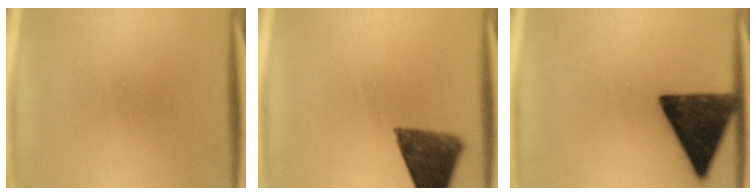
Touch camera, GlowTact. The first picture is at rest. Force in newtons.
{"total": 10.0}
{"total": 13.4}